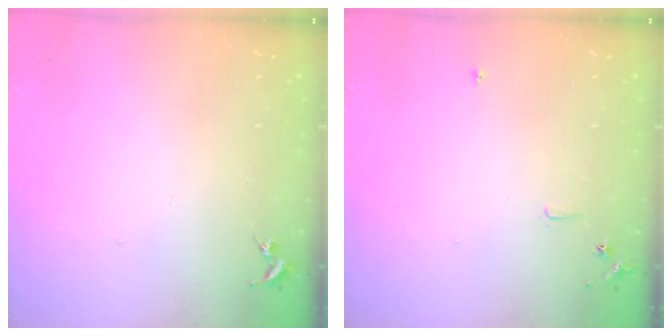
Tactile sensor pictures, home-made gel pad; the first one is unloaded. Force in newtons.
{"total": 5.6, "press": 5.6, "slide": 0.6}